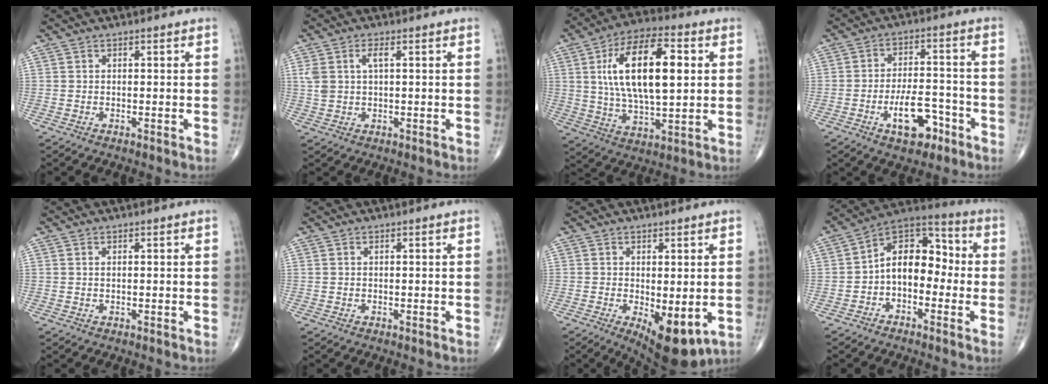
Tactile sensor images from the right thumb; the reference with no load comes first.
{"total": 4.2, "force": [1.3, 1.9, 3.6], "torque": [-0.086, 0.010, 0.028]}
{"total": 19.5, "force": [3.9, 8.6, 17.1], "torque": [-0.285, 0.001, 0.066]}
{"total": 9.4, "force": [-4.6, 4.6, 6.8], "torque": [-0.097, 0.033, -0.069]}
{"total": 0.0}
{"total": 0.0}
{"total": 9.1, "force": [-2.2, 3.7, 8.0], "torque": [-0.107, -0.019, -0.018]}
{"total": 11.7, "force": [-1.6, 7.7, 8.7], "torque": [-0.100, 0.046, -0.045]}